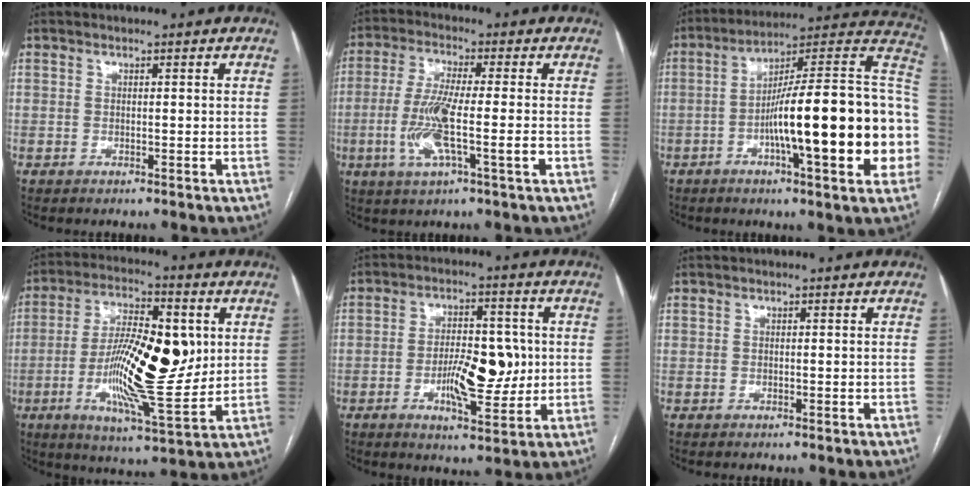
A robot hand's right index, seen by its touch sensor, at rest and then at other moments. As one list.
[{"total": 9.8, "force": [-2.3, 0.7, 9.5], "torque": [-0.191, -0.010, -0.046]}, {"total": 25.8, "force": [-4.4, 3.1, 25.2], "torque": [-0.282, 0.022, -0.072]}, {"total": 17.5, "force": [0.3, 4.4, 16.9], "torque": [-0.309, 0.005, 0.003]}, {"total": 10.0, "force": [-1.2, 3.7, 9.2], "torque": [-0.154, 0.007, -0.015]}, {"total": 0.0}]